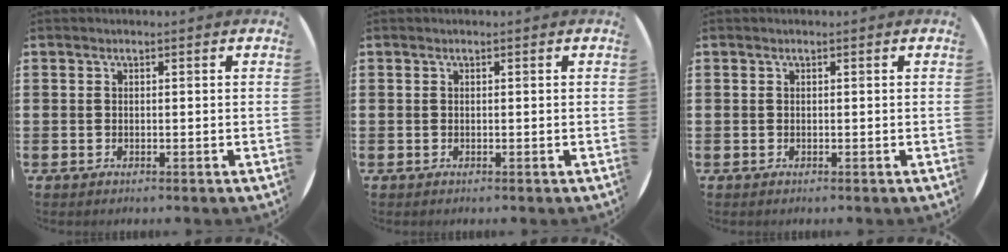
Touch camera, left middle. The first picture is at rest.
{"total": 0.0}
{"total": 0.0}